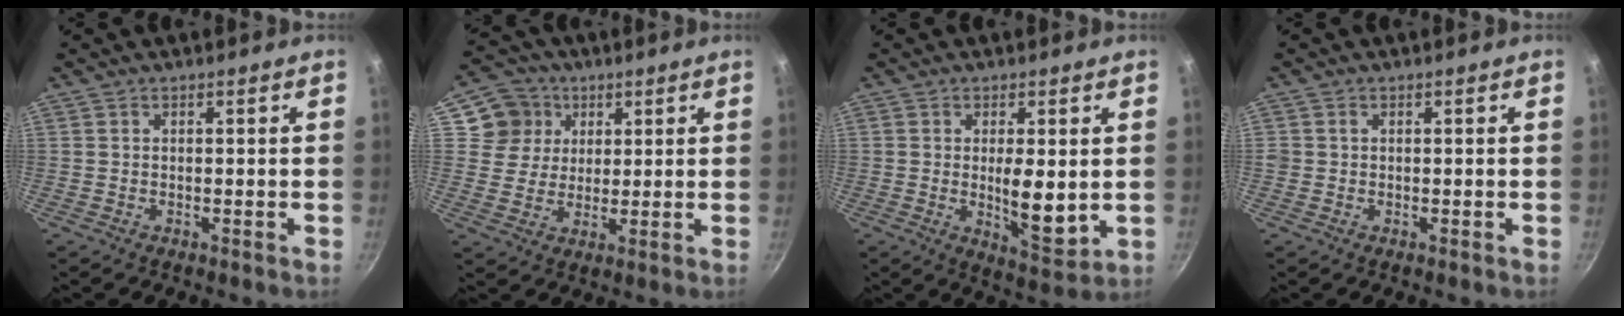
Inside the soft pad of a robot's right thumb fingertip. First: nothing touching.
{"total": 8.8, "force": [3.4, 7.8, 2.0], "torque": [0.000, 0.000, 0.052]}
{"total": 8.4, "force": [0.2, 3.0, 7.8], "torque": [-0.119, -0.027, 0.014]}
{"total": 0.9, "force": [-0.1, 0.9, 0.2], "torque": [-0.001, 0.002, -0.003]}